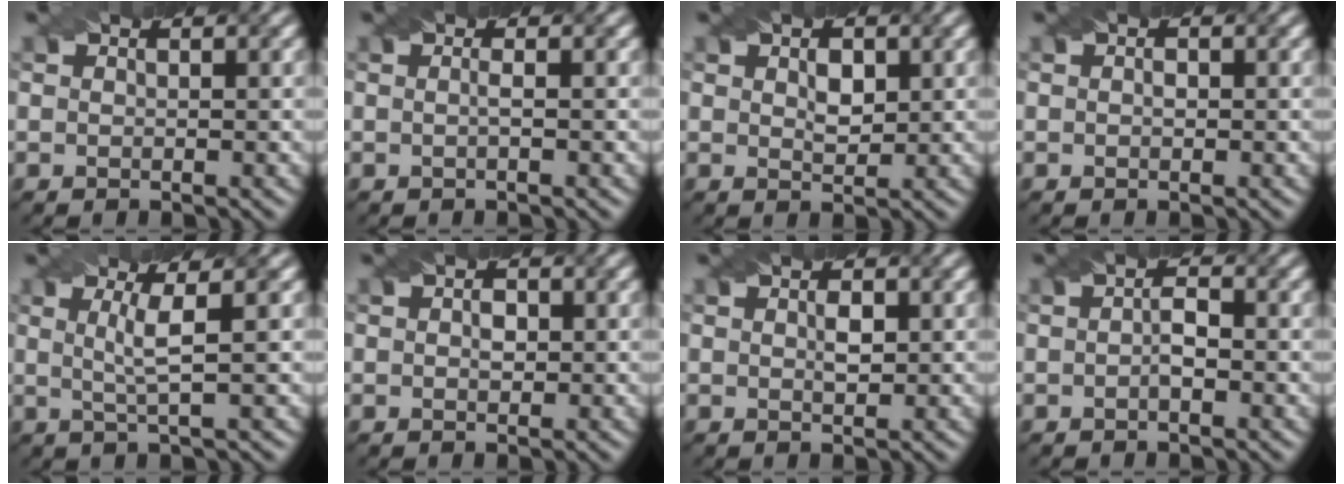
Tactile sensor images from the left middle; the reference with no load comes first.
{"total": 0.8, "force": [-0.1, 0.1, 0.8], "torque": [-0.014, -0.003, -0.005]}
{"total": 2.0, "force": [0.7, 1.1, 1.5], "torque": [-0.026, -0.001, 0.013]}
{"total": 0.7, "force": [0.0, 0.5, 0.6], "torque": [-0.009, 0.000, -0.001]}
{"total": 3.0, "force": [0.6, 0.5, 2.9], "torque": [-0.056, 0.001, 0.014]}
{"total": 1.3, "force": [0.0, 0.9, 1.0], "torque": [-0.016, 0.002, -0.001]}
{"total": 1.4, "force": [0.3, 0.6, 1.3], "torque": [-0.025, 0.001, 0.006]}
{"total": 1.6, "force": [-0.4, 0.6, 1.4], "torque": [-0.029, 0.003, -0.008]}